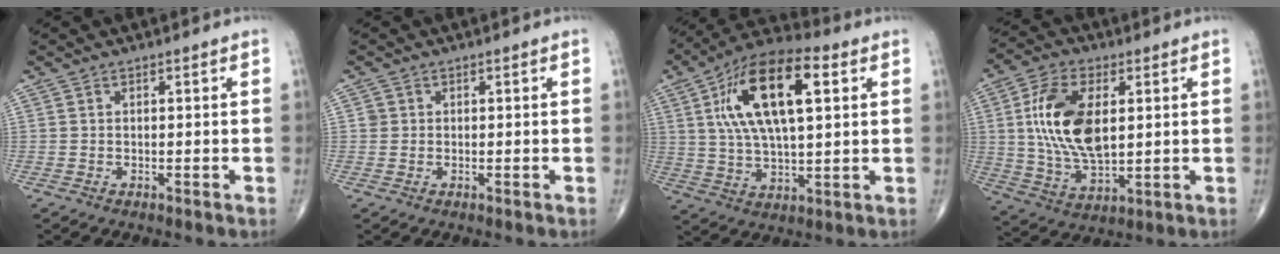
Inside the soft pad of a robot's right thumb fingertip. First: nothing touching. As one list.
[{"total": 1.1, "force": [0.2, 1.1, 0.2], "torque": [0.005, 0.002, 0.002]}, {"total": 19.3, "force": [5.6, 8.2, 16.6], "torque": [-0.292, 0.010, 0.091]}, {"total": 16.0, "force": [2.7, 8.4, 13.3], "torque": [-0.251, -0.009, 0.056]}]